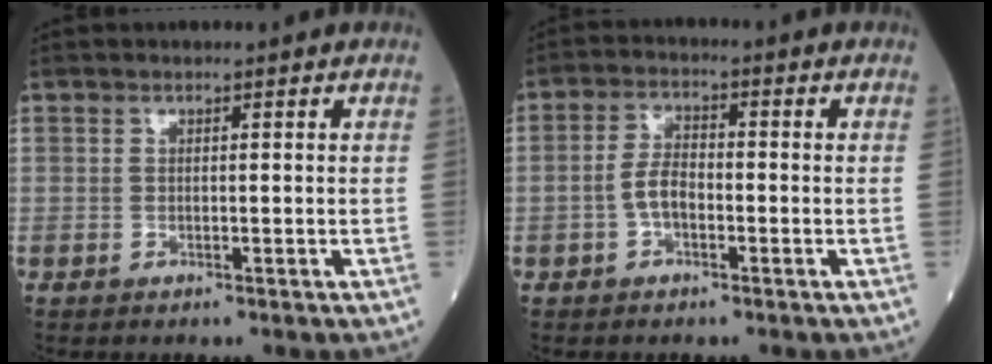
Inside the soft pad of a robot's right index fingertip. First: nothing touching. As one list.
[{"total": 3.7, "force": [-1.2, 2.3, 2.6], "torque": [-0.049, 0.013, -0.026]}]